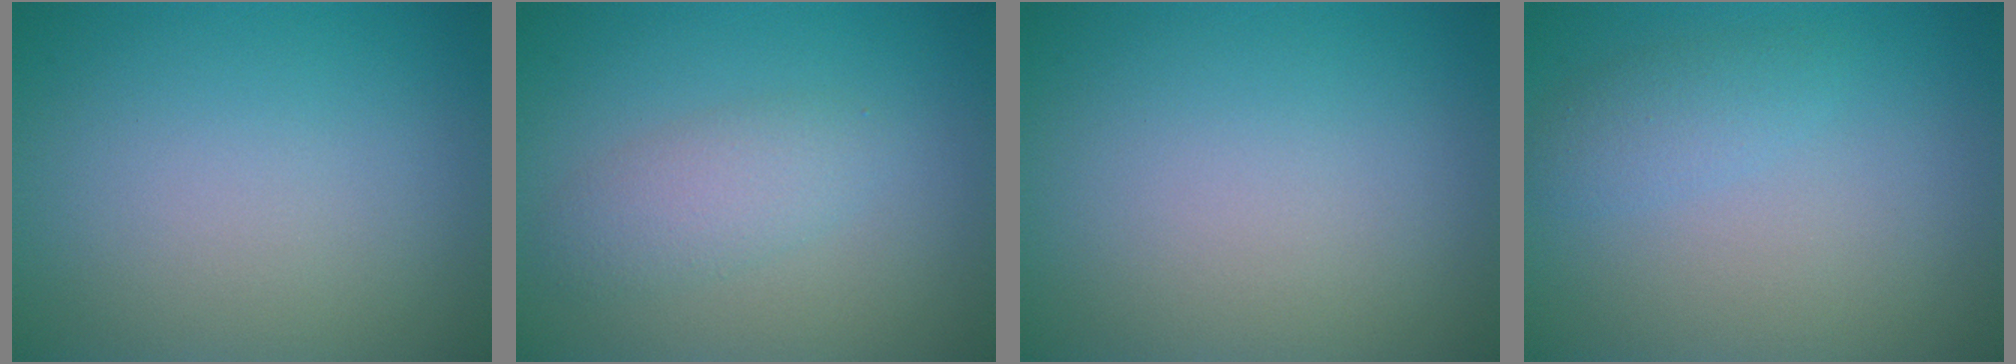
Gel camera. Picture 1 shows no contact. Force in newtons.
{"total": 2.4, "press": 2.4, "slide": 0.1}
{"total": 0.0}
{"total": 1.7, "press": 1.7, "slide": 0.1}